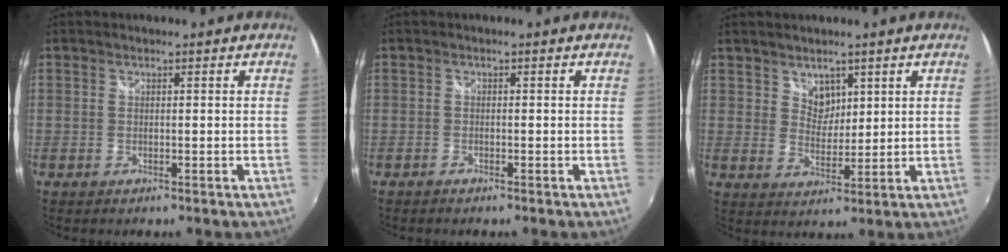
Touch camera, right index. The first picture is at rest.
{"total": 0.7, "force": [-0.7, 0.2, 0.1], "torque": [-0.005, -0.004, -0.015]}
{"total": 4.2, "force": [2.8, 2.9, 1.2], "torque": [-0.009, 0.002, 0.052]}